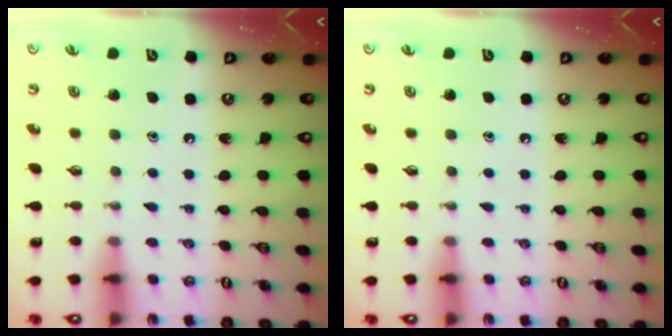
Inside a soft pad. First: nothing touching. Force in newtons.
{"total": 0.0}